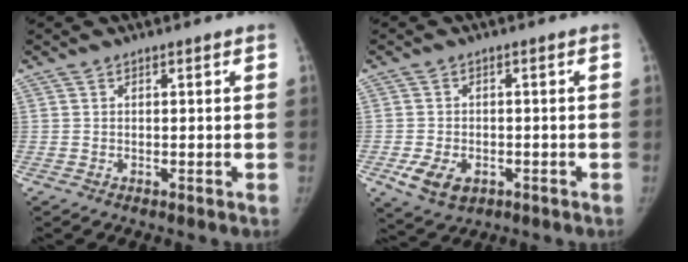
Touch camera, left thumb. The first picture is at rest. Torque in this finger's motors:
{"motor_torque": [-0.03, 0.04, 0.07, -0.03, 0.06]}